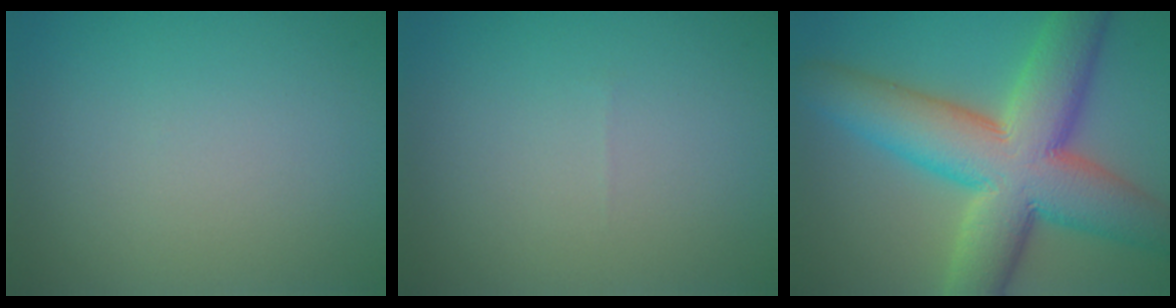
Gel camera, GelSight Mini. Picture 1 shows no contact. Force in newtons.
{"total": 0.0}
{"total": 13.0, "press": 13.0, "slide": 0.5}